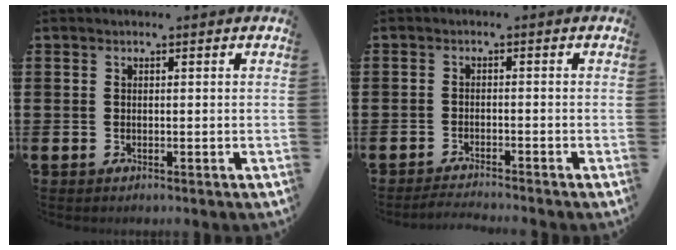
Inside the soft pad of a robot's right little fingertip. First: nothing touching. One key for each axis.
{"total": 1.5, "fx": -1.5, "fy": -0.2, "fz": 0.2, "tx": -0.004, "ty": 0.004, "tz": -0.030}